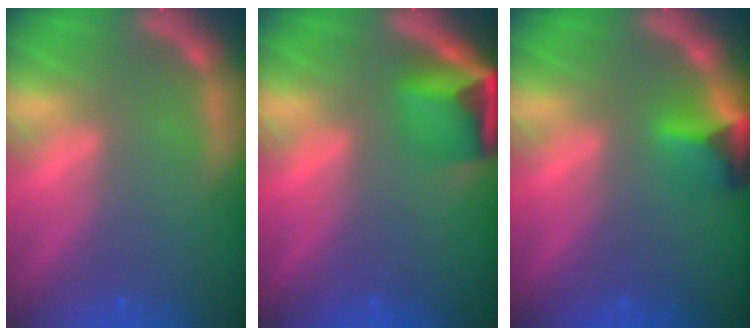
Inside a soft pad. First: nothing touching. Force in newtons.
{"total": 5.4}
{"total": 3.4}